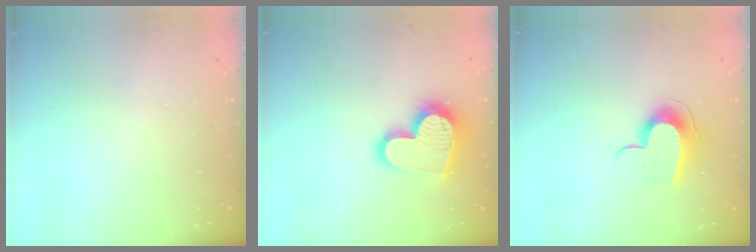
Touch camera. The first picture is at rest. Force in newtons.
{"total": 16.4, "press": 16.3, "slide": 1.3}
{"total": 10.0, "press": 10.0, "slide": 0.4}